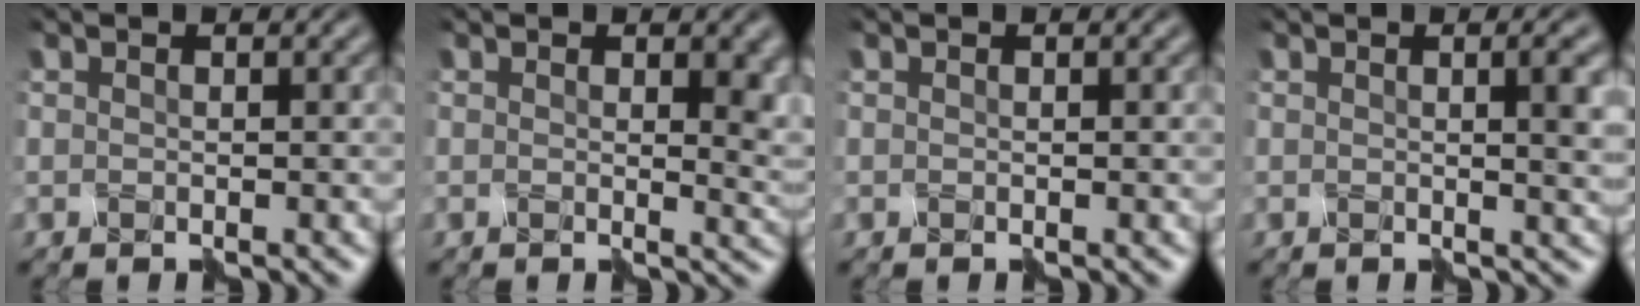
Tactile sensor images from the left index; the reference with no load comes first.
{"total": 5.3, "force": [0.9, 2.7, 4.5], "torque": [-0.032, -0.008, 0.017]}
{"total": 0.0}
{"total": 3.5, "force": [0.5, 1.2, 3.3], "torque": [-0.028, 0.002, 0.004]}